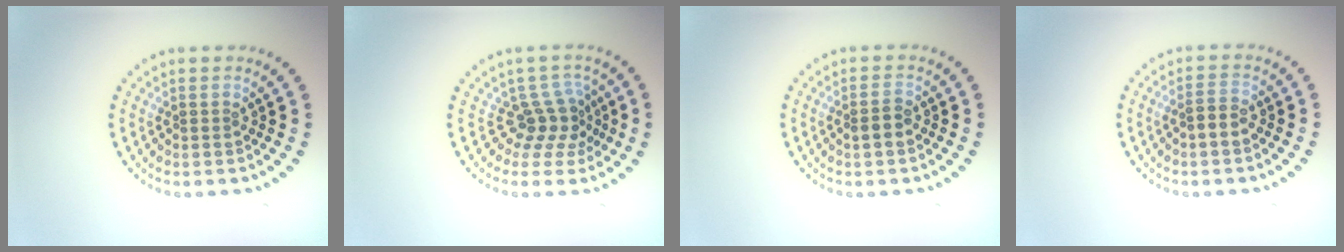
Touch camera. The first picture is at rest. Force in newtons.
{"total": 2.8, "press": 1.9, "slide": 2.1}
{"total": 1.5, "press": 1.5, "slide": 0.3}
{"total": 1.7, "press": 1.5, "slide": 0.7}